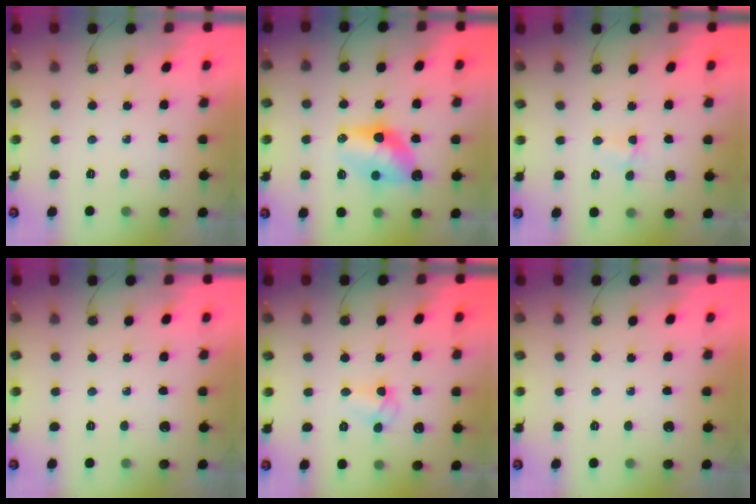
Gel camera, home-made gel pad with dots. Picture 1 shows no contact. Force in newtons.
{"total": 10.8, "press": 10.8, "slide": 0.8}
{"total": 2.2, "press": 2.1, "slide": 0.5}
{"total": 0.0}
{"total": 6.2, "press": 6.1, "slide": 0.5}
{"total": 0.0}